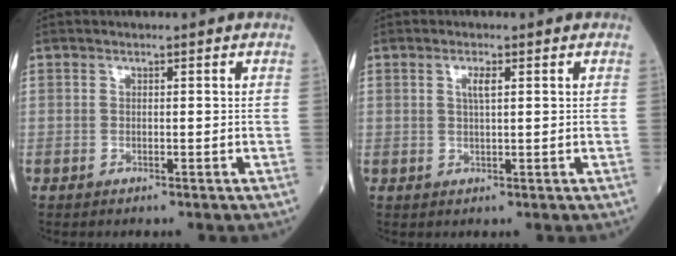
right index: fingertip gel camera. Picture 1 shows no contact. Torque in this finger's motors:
{"motor_torque": [0.33, 0.15, 0.14, 0.05]}